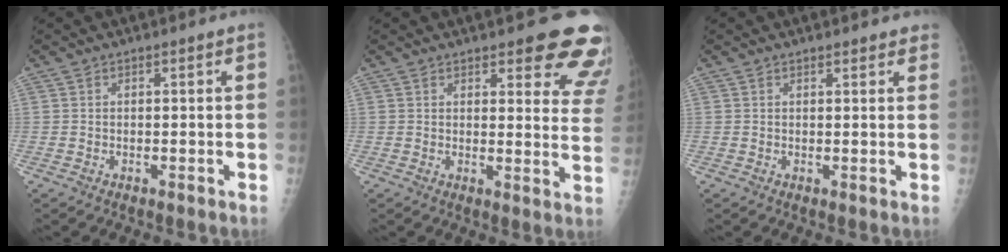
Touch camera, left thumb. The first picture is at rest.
{"total": 12.9, "force": [10.0, 4.2, 6.9], "torque": [-0.029, -0.060, 0.096]}
{"total": 2.9, "force": [2.6, 0.9, 0.8], "torque": [0.012, -0.005, 0.022]}